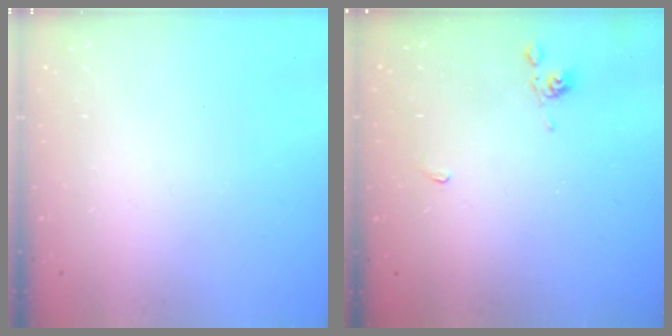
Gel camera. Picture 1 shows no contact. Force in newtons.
{"total": 2.2, "press": 2.1, "slide": 0.6}